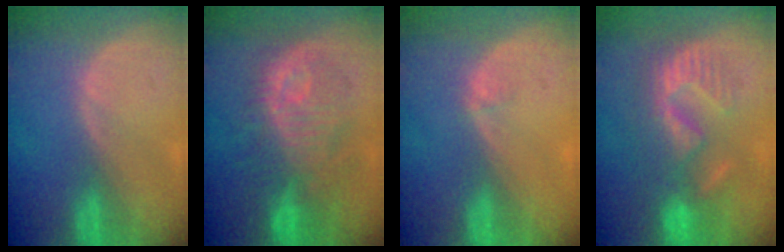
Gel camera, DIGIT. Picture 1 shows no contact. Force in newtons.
{"total": 10.5, "press": 10.2, "slide": 2.3}
{"total": 0.5, "press": 0.5, "slide": 0.2}
{"total": 8.7, "press": 8.6, "slide": 1.5}